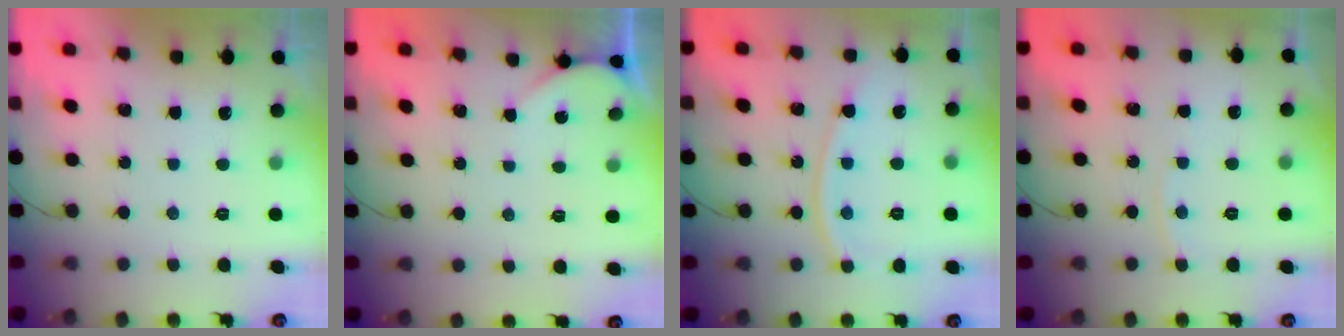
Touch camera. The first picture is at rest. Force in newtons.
{"total": 2.4, "press": 2.4, "slide": 0.3}
{"total": 10.4, "press": 10.4, "slide": 1.2}
{"total": 3.2, "press": 3.1, "slide": 0.4}